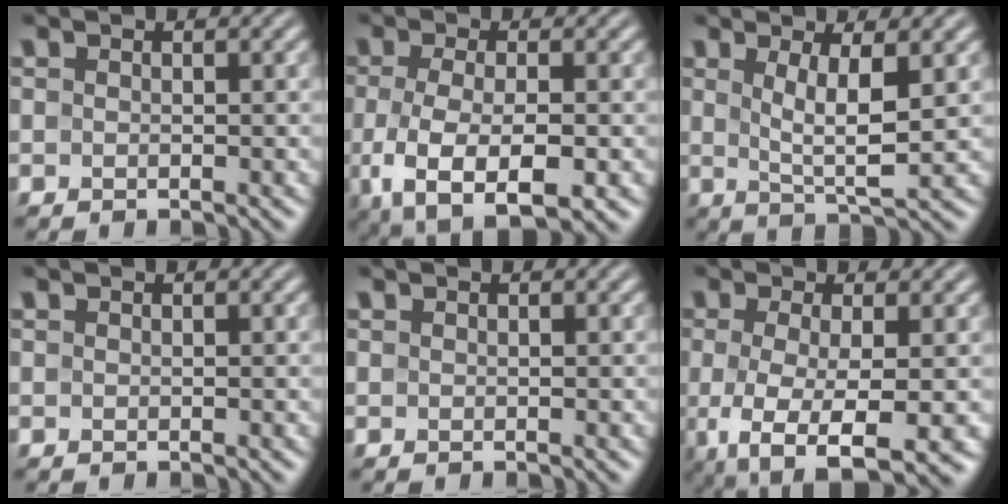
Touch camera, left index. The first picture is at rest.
{"total": 7.2, "force": [-2.4, 3.1, 6.0], "torque": [-0.126, -0.020, -0.038]}
{"total": 4.6, "force": [1.0, 1.1, 4.3], "torque": [-0.078, -0.007, 0.023]}
{"total": 0.0}
{"total": 0.0}
{"total": 6.9, "force": [-1.8, 2.0, 6.3], "torque": [-0.119, -0.017, -0.027]}